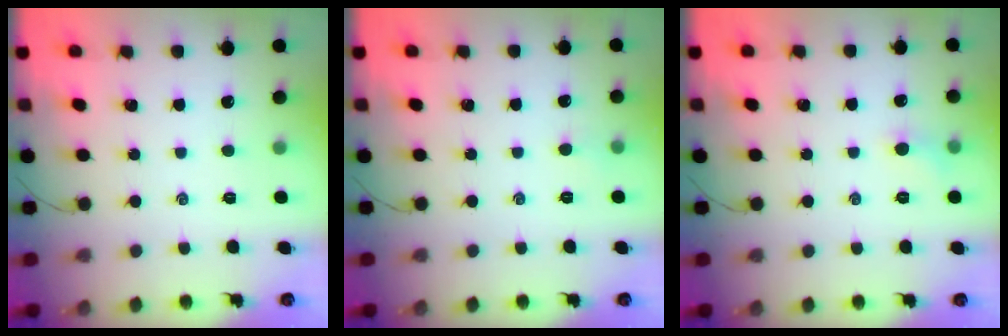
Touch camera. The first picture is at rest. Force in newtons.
{"total": 2.4, "press": 2.3, "slide": 0.7}
{"total": 3.9, "press": 3.7, "slide": 1.3}